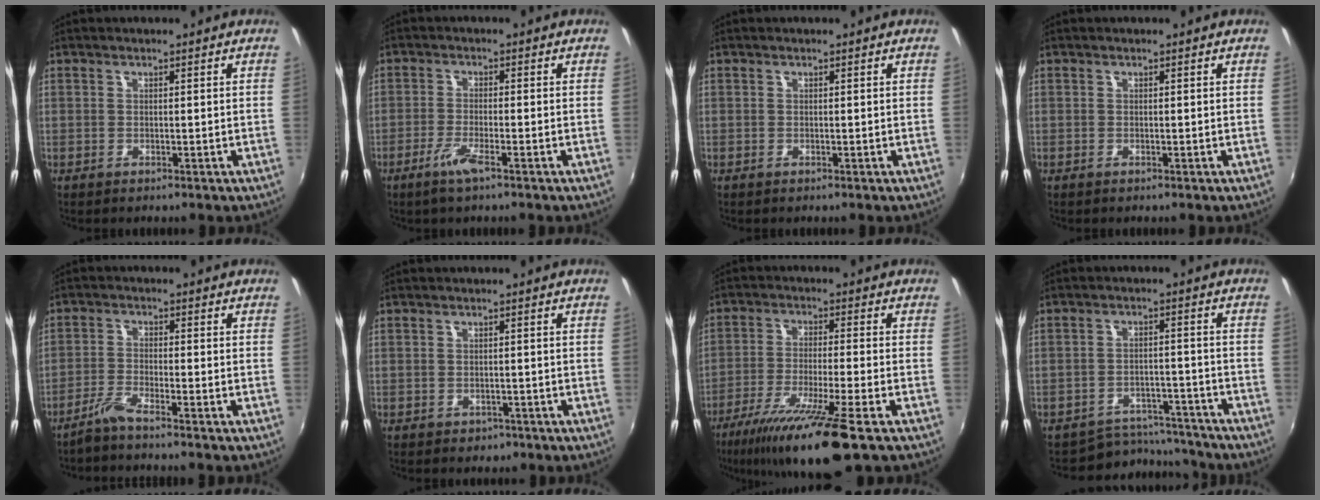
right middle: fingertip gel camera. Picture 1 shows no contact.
{"total": 4.3, "force": [-2.8, 0.3, 3.3], "torque": [-0.075, -0.010, -0.056]}
{"total": 0.0}
{"total": 0.0}
{"total": 3.3, "force": [-2.9, -0.3, 1.7], "torque": [-0.052, -0.004, -0.060]}
{"total": 1.9, "force": [-1.1, 1.5, 0.5], "torque": [-0.012, -0.003, -0.013]}
{"total": 15.1, "force": [-10.1, 0.6, 11.2], "torque": [-0.225, -0.049, -0.173]}
{"total": 9.2, "force": [-8.7, 3.0, 0.2], "torque": [-0.016, 0.023, -0.122]}